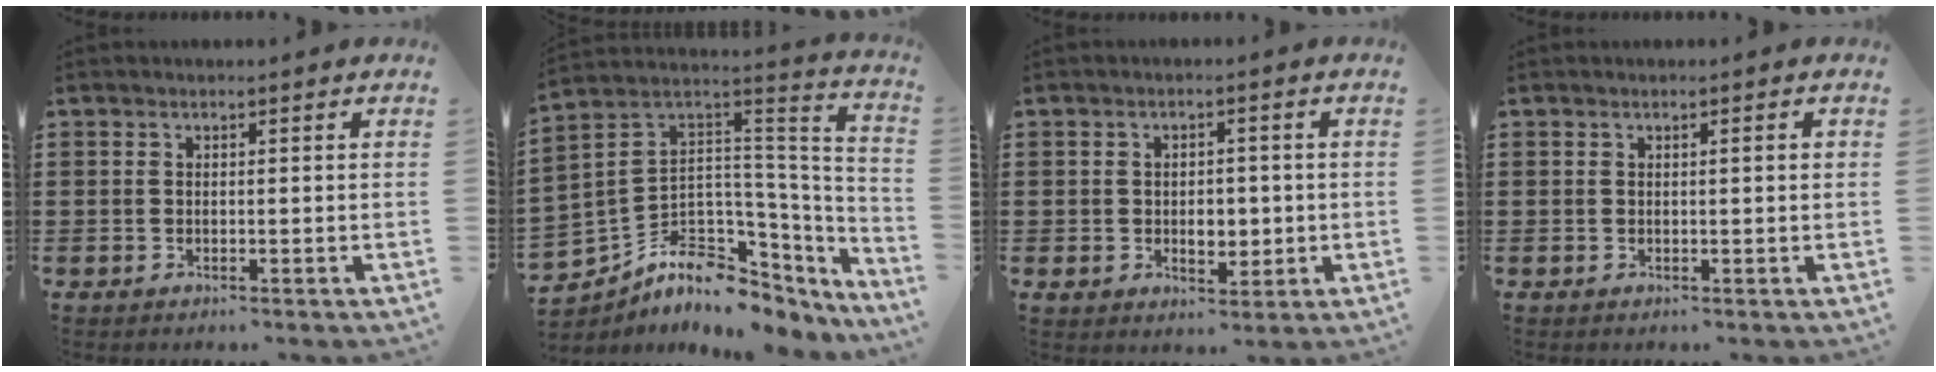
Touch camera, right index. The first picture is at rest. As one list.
[{"total": 7.4, "force": [-3.9, 5.1, 3.8], "torque": [-0.098, -0.022, -0.067]}, {"total": 3.9, "force": [-0.5, 2.8, 2.6], "torque": [-0.042, -0.002, -0.015]}, {"total": 1.0, "force": [0.2, 0.0, 1.0], "torque": [-0.019, 0.001, 0.002]}]